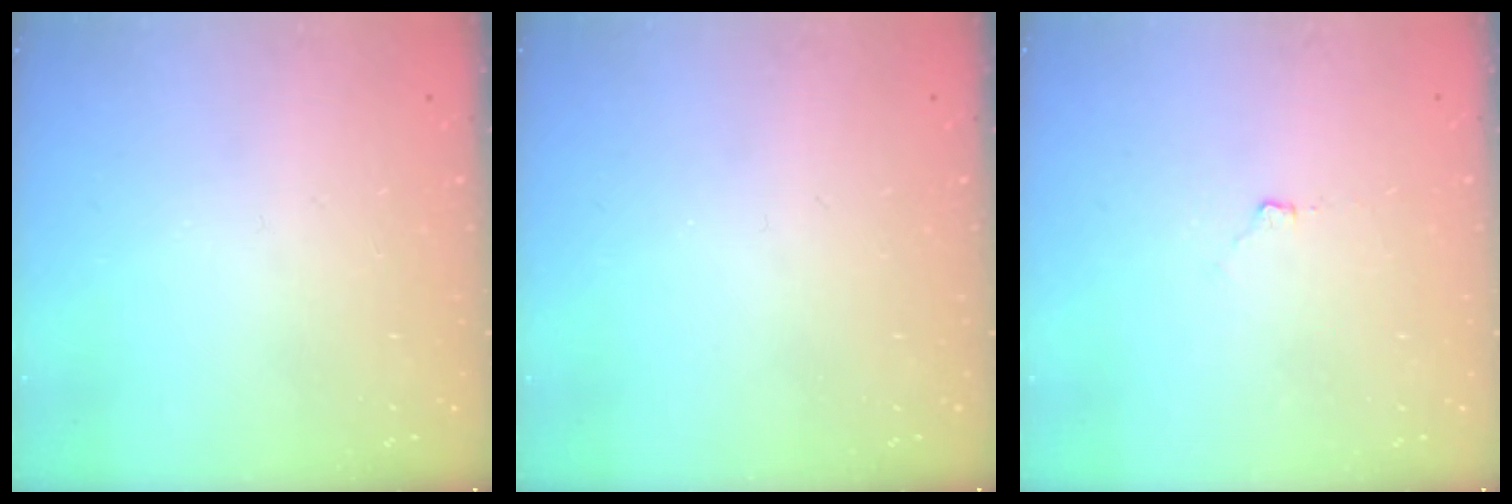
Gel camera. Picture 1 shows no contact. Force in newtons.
{"total": 0.0}
{"total": 2.9, "press": 2.8, "slide": 0.4}